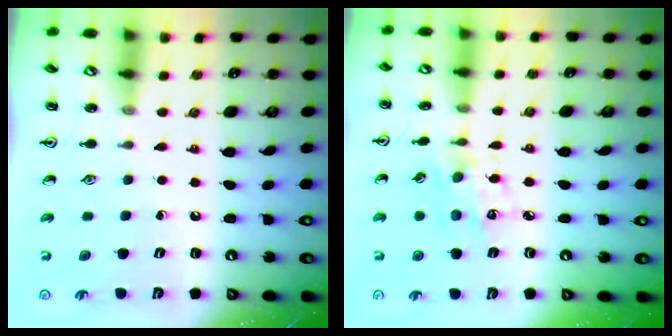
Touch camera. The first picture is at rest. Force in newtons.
{"total": 5.6, "press": 5.4, "slide": 1.5}